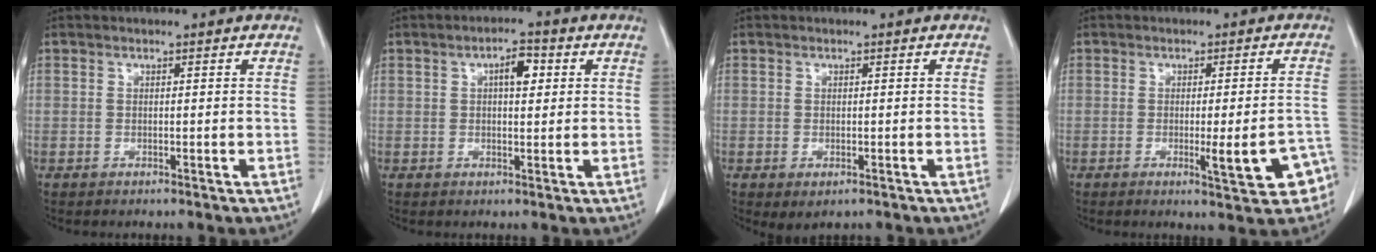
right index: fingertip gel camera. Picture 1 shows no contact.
{"total": 3.8, "force": [1.1, 1.4, 3.4], "torque": [-0.056, 0.008, 0.015]}
{"total": 1.9, "force": [-0.9, 1.0, 1.4], "torque": [-0.021, -0.005, -0.003]}
{"total": 7.4, "force": [-3.0, 1.1, 6.7], "torque": [-0.077, 0.004, -0.034]}